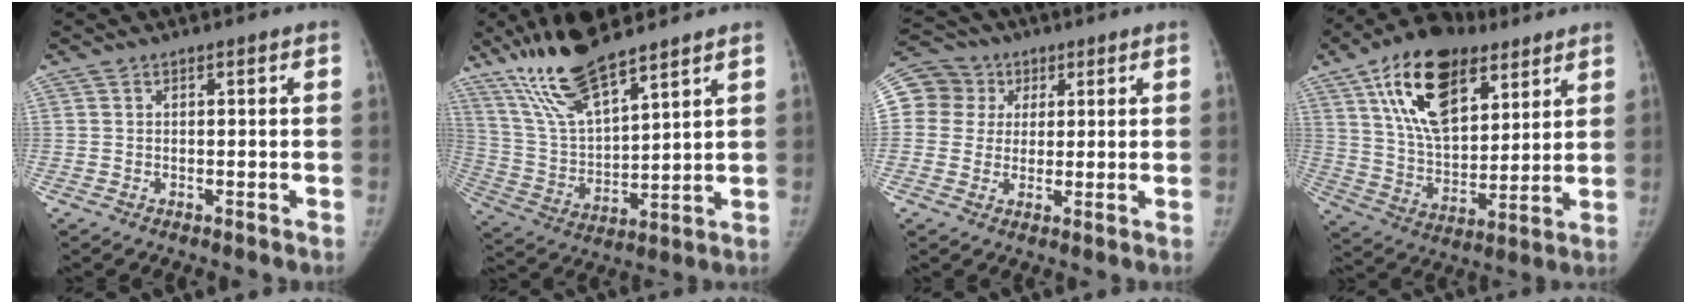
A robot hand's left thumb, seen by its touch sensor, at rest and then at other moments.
{"total": 15.3, "force": [11.7, 3.3, 9.3], "torque": [-0.171, -0.052, 0.237]}
{"total": 10.3, "force": [2.6, 9.8, 2.1], "torque": [-0.027, 0.019, 0.045]}
{"total": 22.0, "force": [11.1, 11.8, 14.9], "torque": [-0.230, -0.033, 0.192]}